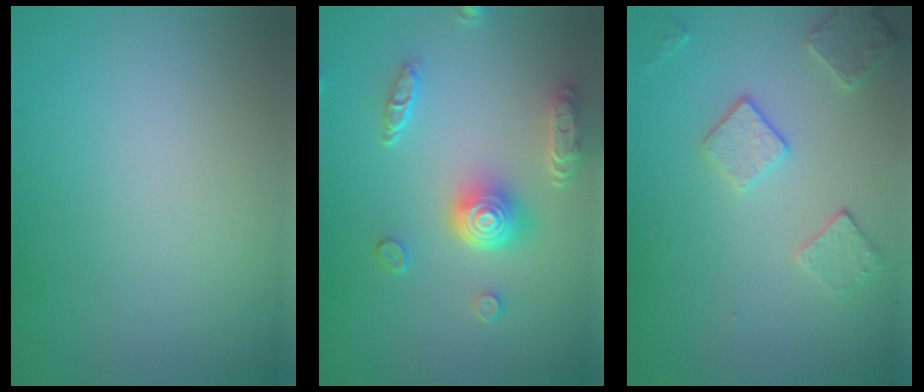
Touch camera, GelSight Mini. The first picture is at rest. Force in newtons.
{"total": 5.0, "press": 3.8, "slide": 3.2}
{"total": 2.6, "press": 2.5, "slide": 0.8}